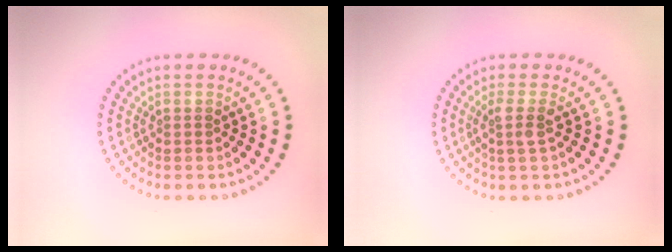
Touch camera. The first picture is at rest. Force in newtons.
{"total": 1.9, "press": 1.3, "slide": 1.3}